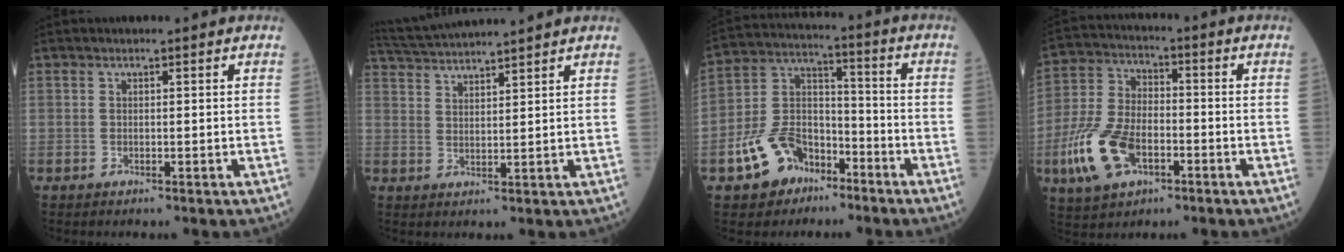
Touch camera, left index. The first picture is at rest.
{"total": 8.8, "force": [8.4, -1.1, 2.5], "torque": [-0.055, 0.029, 0.141]}
{"total": 11.2, "force": [-6.6, 7.3, 5.4], "torque": [-0.121, 0.016, -0.121]}
{"total": 11.8, "force": [-4.8, 6.5, 8.6], "torque": [-0.203, -0.001, -0.090]}